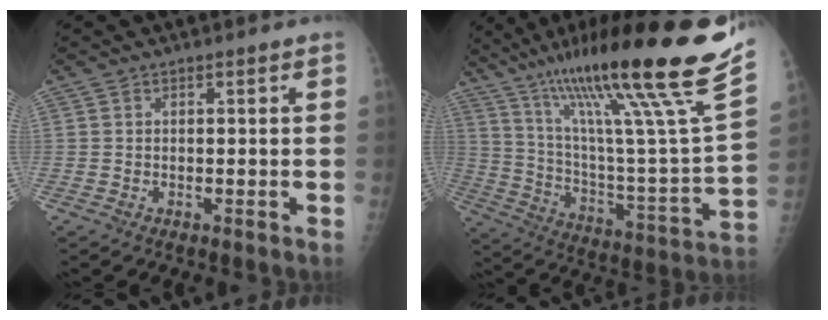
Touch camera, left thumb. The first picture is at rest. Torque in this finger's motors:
{"motor_torque": [1.67, -0.75, 1.56, -1.22, 0.41]}